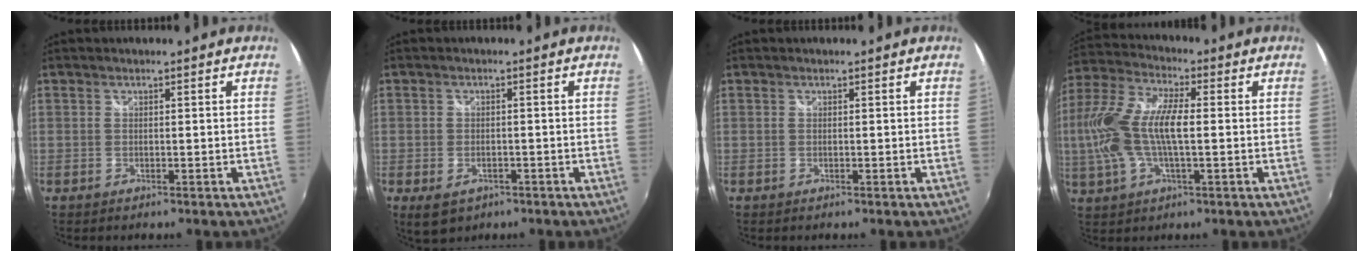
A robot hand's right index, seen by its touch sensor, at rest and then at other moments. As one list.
[{"total": 5.1, "force": [-2.6, 3.3, 2.9], "torque": [-0.061, -0.015, -0.037]}, {"total": 0.0}, {"total": 15.0, "force": [-0.5, 5.4, 13.9], "torque": [-0.283, 0.010, -0.011]}]